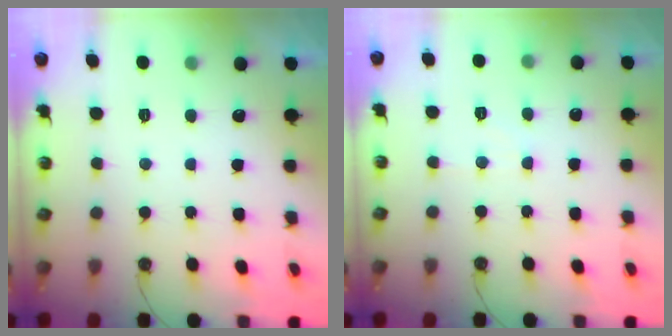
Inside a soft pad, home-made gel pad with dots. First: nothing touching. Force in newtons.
{"total": 4.7, "press": 4.7, "slide": 0.7}